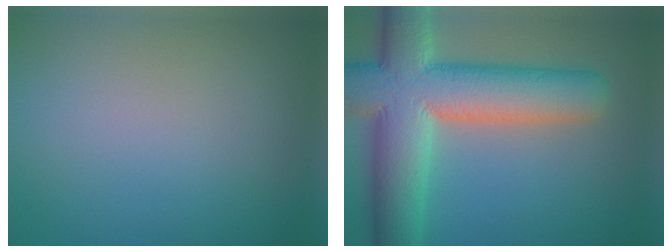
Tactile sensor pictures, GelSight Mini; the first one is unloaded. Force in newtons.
{"total": 13.2, "press": 13.2, "slide": 1.2}